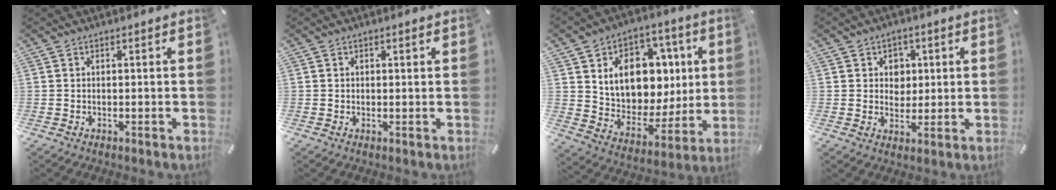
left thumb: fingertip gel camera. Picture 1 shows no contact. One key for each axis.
{"total": 0.7, "fx": 0.2, "fy": 0.6, "fz": 0.3, "tx": -0.007, "ty": 0.004, "tz": 0.003}
{"total": 14.9, "fx": 4.2, "fy": 12.0, "fz": 7.8, "tx": -0.121, "ty": -0.023, "tz": 0.089}
{"total": 5.0, "fx": 1.1, "fy": 4.7, "fz": 1.3, "tx": -0.017, "ty": 0.002, "tz": 0.016}